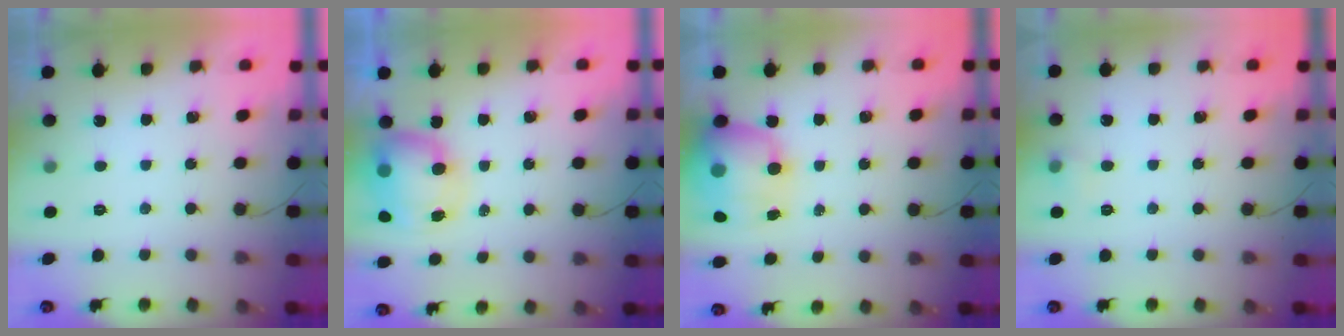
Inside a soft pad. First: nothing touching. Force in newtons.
{"total": 9.4, "press": 9.0, "slide": 2.5}
{"total": 14.7, "press": 14.2, "slide": 3.5}
{"total": 4.5, "press": 4.4, "slide": 0.6}